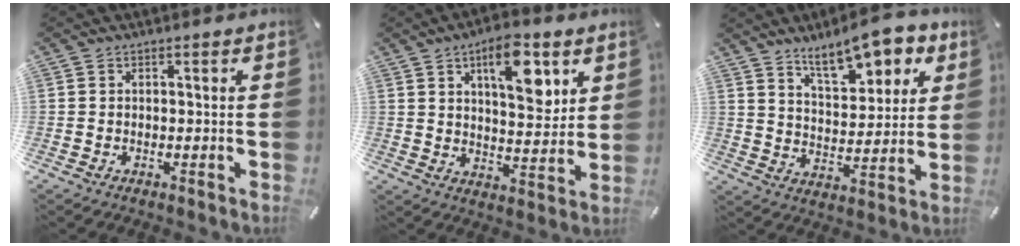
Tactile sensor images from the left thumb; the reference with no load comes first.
{"total": 12.8, "force": [6.6, 5.7, 9.4], "torque": [-0.129, -0.028, 0.109]}
{"total": 13.0, "force": [9.5, 5.5, 6.9], "torque": [-0.100, -0.051, 0.165]}